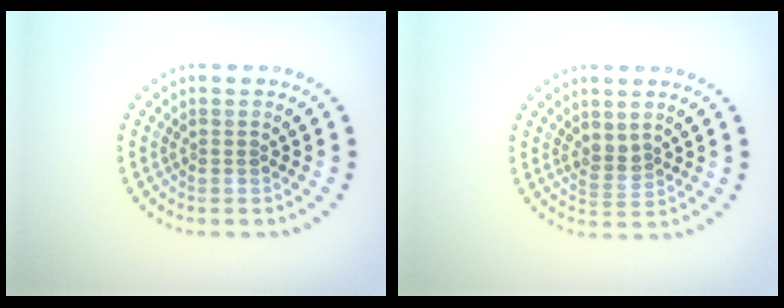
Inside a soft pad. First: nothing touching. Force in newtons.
{"total": 1.8, "press": 1.4, "slide": 1.2}